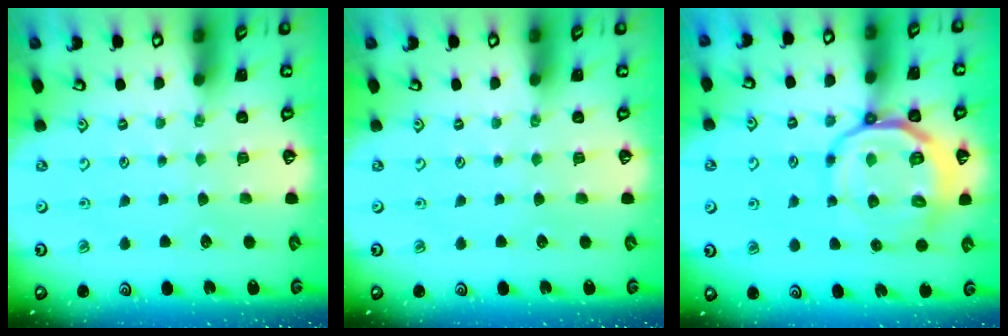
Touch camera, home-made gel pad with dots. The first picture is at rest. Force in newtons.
{"total": 0.0}
{"total": 13.9, "press": 13.7, "slide": 2.6}